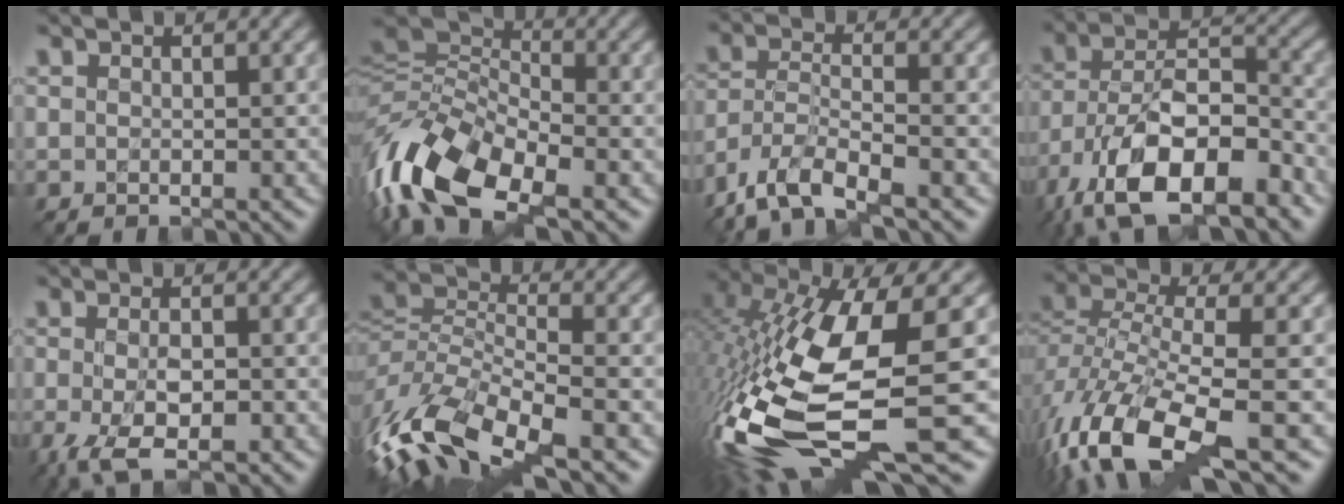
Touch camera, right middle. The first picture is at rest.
{"total": 11.0, "force": [-4.8, 5.6, 8.1], "torque": [-0.167, 0.005, -0.107]}
{"total": 7.6, "force": [-5.6, 2.4, 4.6], "torque": [-0.096, -0.006, -0.114]}
{"total": 13.8, "force": [-7.9, 6.7, 9.2], "torque": [-0.173, -0.011, -0.138]}
{"total": 5.2, "force": [-2.5, 1.9, 4.2], "torque": [-0.086, -0.009, -0.047]}
{"total": 10.8, "force": [-5.7, 4.2, 8.2], "torque": [-0.169, -0.007, -0.118]}
{"total": 15.3, "force": [-3.1, 5.1, 14.1], "torque": [-0.317, -0.020, -0.048]}
{"total": 10.7, "force": [-5.9, 3.7, 8.2], "torque": [-0.180, -0.013, -0.110]}